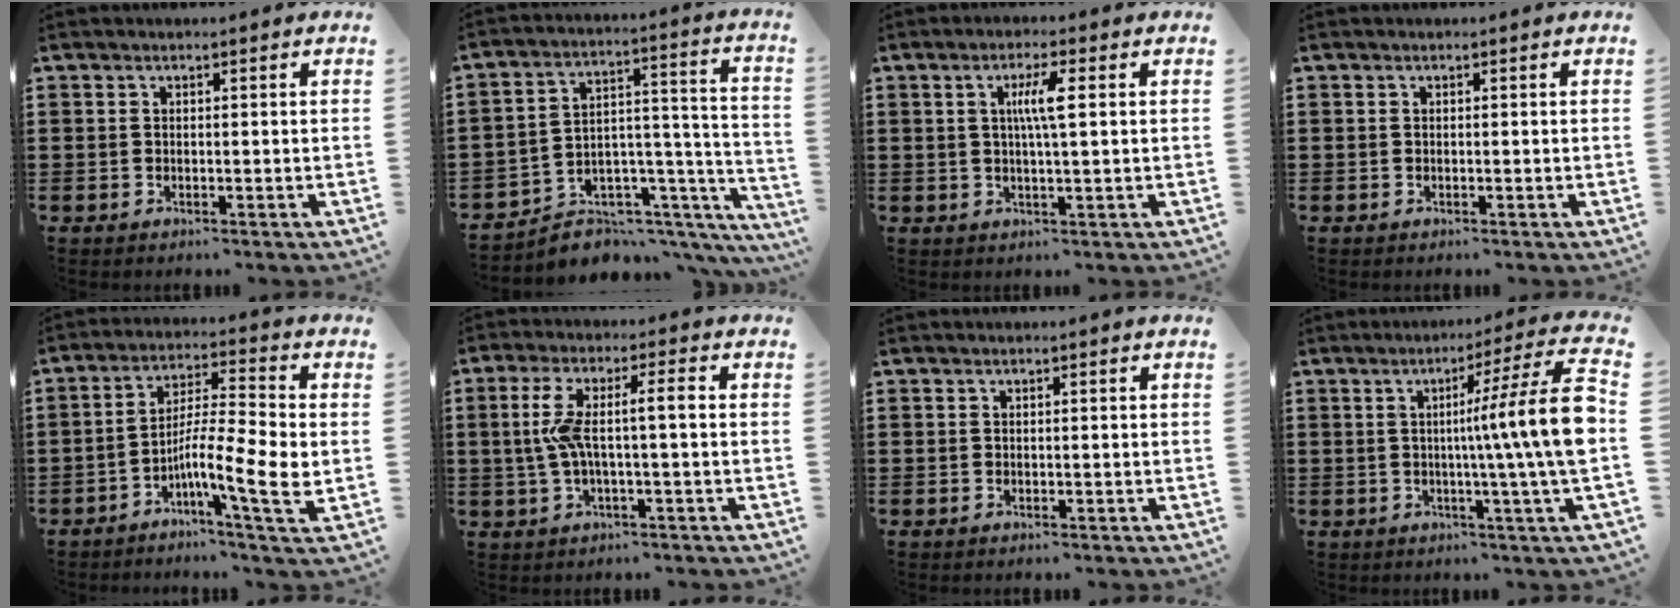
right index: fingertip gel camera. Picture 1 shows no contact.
{"total": 5.5, "force": [-4.4, 3.1, 1.3], "torque": [-0.030, -0.005, -0.081]}
{"total": 4.3, "force": [0.7, 0.3, 4.2], "torque": [-0.082, 0.000, 0.007]}
{"total": 0.0}
{"total": 10.2, "force": [-3.4, 0.8, 9.6], "torque": [-0.178, -0.011, -0.064]}
{"total": 6.7, "force": [-0.4, 1.0, 6.6], "torque": [-0.142, -0.001, -0.021]}
{"total": 0.0}
{"total": 13.4, "force": [0.4, 0.4, 13.4], "torque": [-0.208, -0.017, -0.004]}